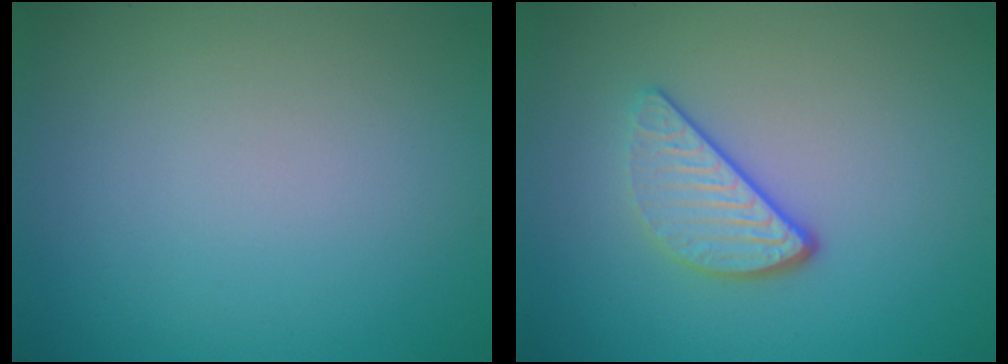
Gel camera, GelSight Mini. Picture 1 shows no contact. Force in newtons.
{"total": 3.1, "press": 2.5, "slide": 1.8}